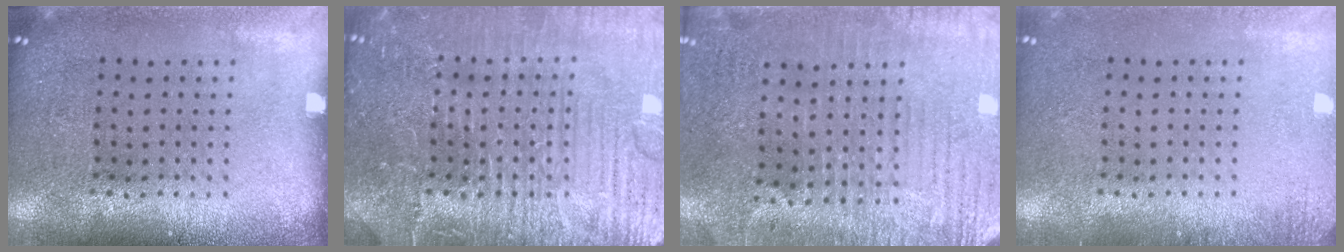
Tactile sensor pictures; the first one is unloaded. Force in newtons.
{"total": 5.2, "press": 5.1, "slide": 0.6}
{"total": 3.1, "press": 2.8, "slide": 1.4}
{"total": 1.2, "press": 1.2, "slide": 0.2}